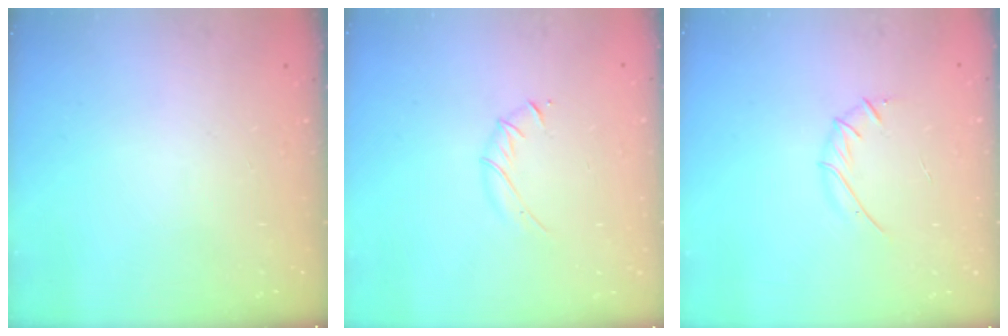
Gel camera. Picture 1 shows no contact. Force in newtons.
{"total": 3.7, "press": 3.6, "slide": 1.1}
{"total": 4.2, "press": 4.1, "slide": 1.2}